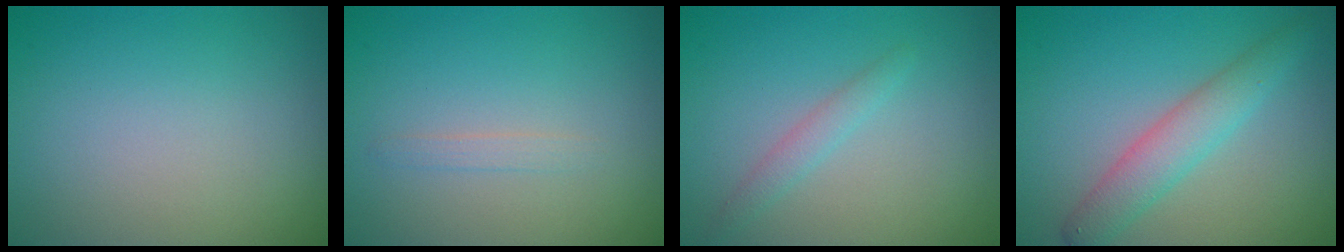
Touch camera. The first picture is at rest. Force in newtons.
{"total": 0.8, "press": 0.8, "slide": 0.0}
{"total": 1.5, "press": 1.5, "slide": 0.1}
{"total": 3.4, "press": 3.4, "slide": 0.1}